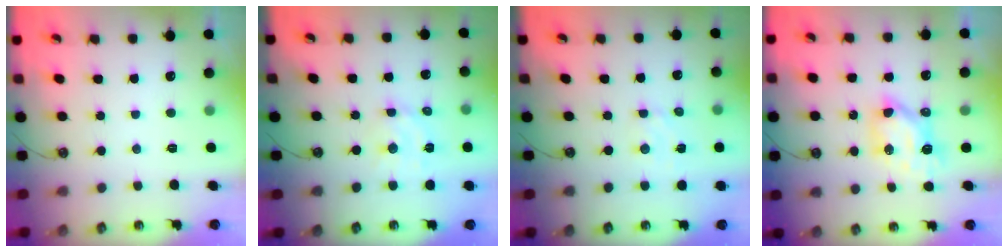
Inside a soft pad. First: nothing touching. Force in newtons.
{"total": 8.2, "press": 8.2, "slide": 0.5}
{"total": 3.0, "press": 2.9, "slide": 0.6}
{"total": 6.4, "press": 6.4, "slide": 0.5}